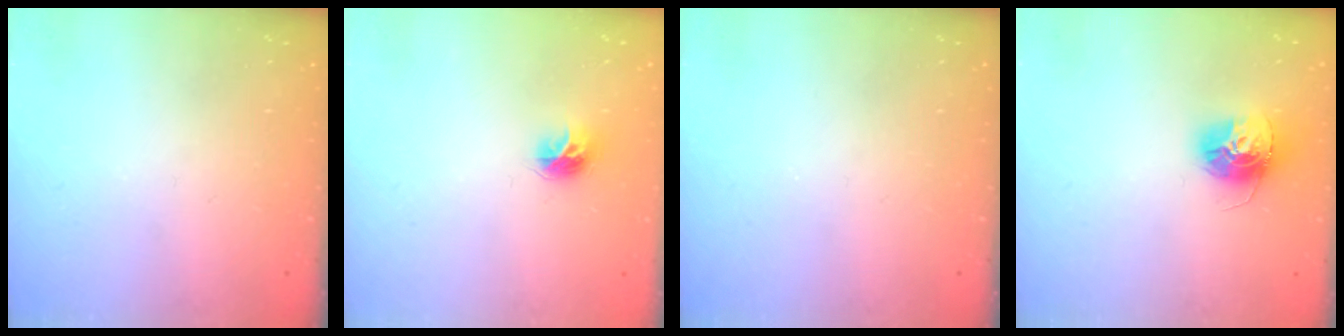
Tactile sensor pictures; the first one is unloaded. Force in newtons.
{"total": 7.5, "press": 7.5, "slide": 0.4}
{"total": 0.0}
{"total": 13.1, "press": 13.0, "slide": 1.1}